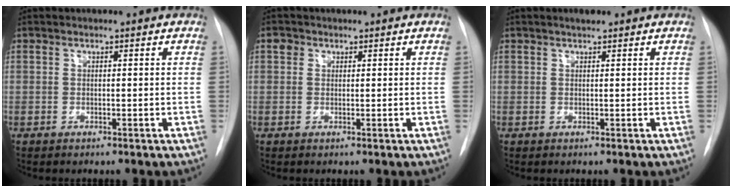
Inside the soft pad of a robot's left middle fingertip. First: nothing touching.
{"total": 1.4, "force": [0.7, 1.2, 0.3], "torque": [0.001, 0.007, 0.006]}
{"total": 1.2, "force": [0.9, 0.3, 0.7], "torque": [-0.014, 0.004, 0.016]}